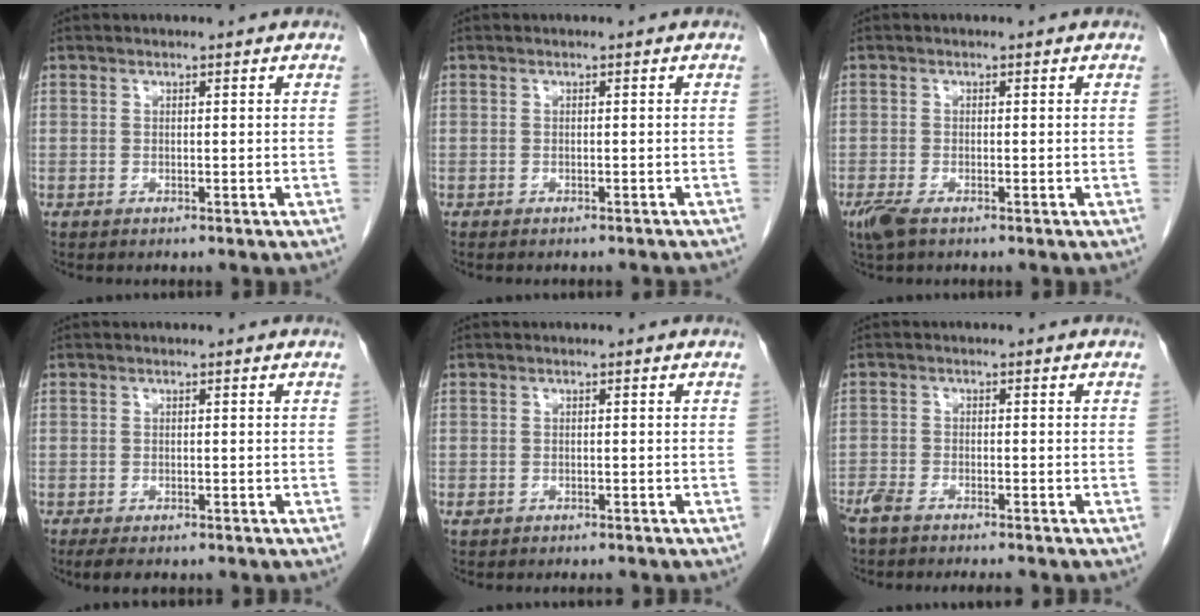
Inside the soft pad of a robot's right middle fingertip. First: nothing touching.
{"total": 5.4, "force": [-4.9, 1.3, 1.9], "torque": [-0.024, -0.007, -0.052]}
{"total": 3.0, "force": [-1.9, 0.9, 2.1], "torque": [-0.053, -0.010, -0.034]}
{"total": 3.7, "force": [-2.9, 1.3, 2.0], "torque": [-0.032, -0.010, -0.039]}
{"total": 2.4, "force": [-1.9, 1.0, 1.0], "torque": [-0.018, -0.003, -0.021]}
{"total": 8.0, "force": [-6.9, 1.5, 3.7], "torque": [-0.062, -0.007, -0.111]}